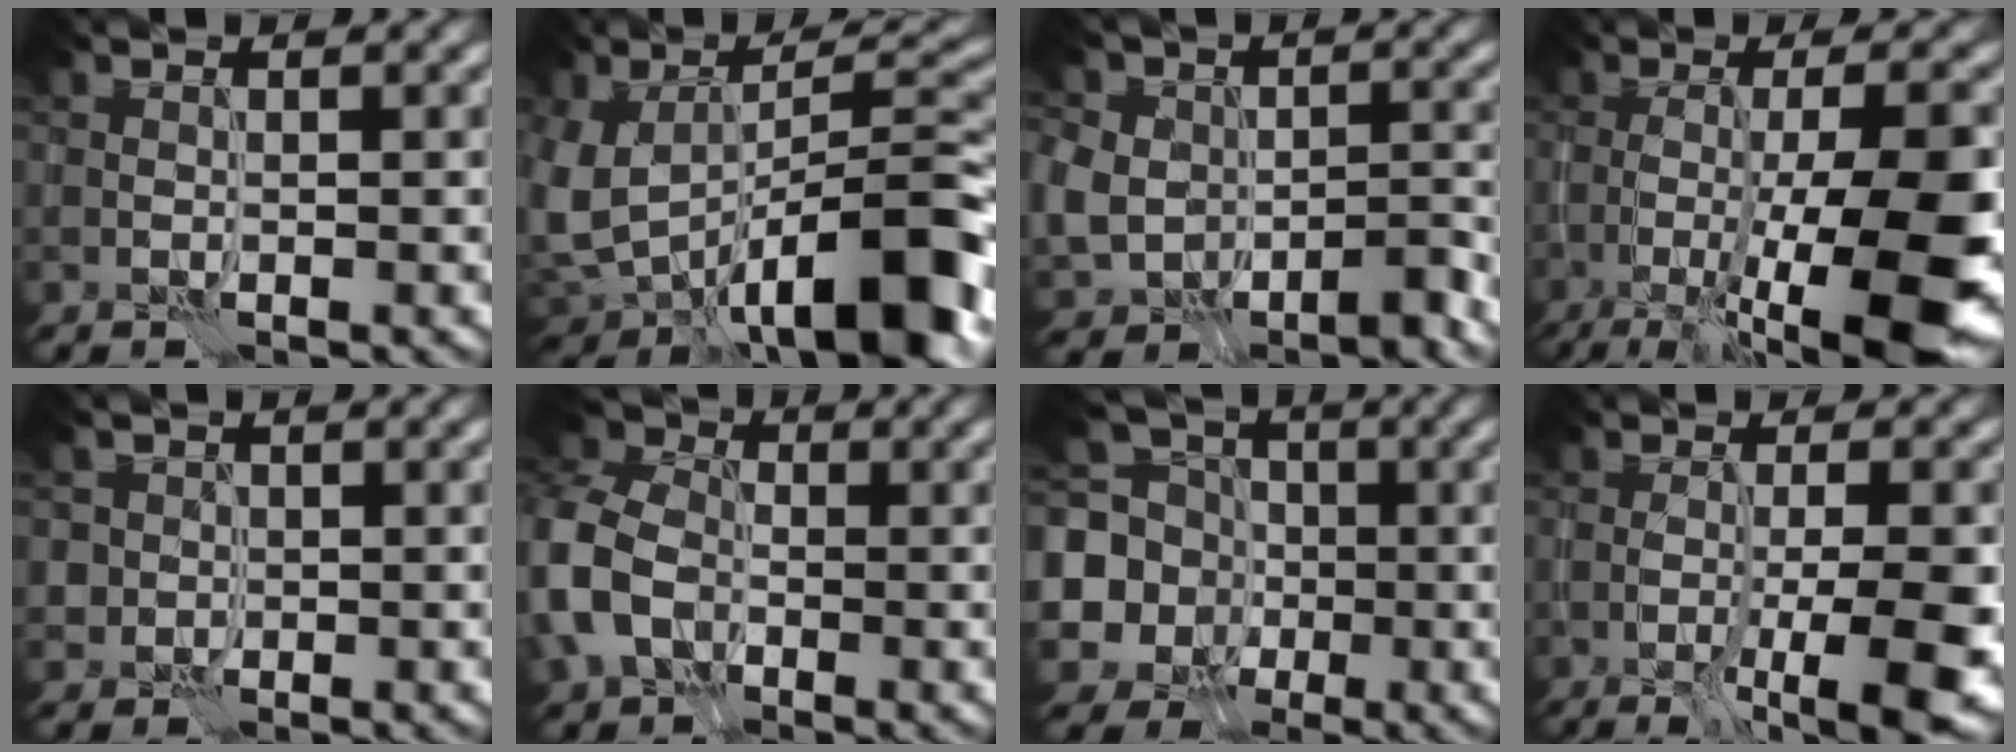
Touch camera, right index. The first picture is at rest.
{"total": 12.6, "force": [-3.7, 6.4, 10.2], "torque": [-0.160, -0.012, -0.049]}
{"total": 7.0, "force": [-2.6, 5.1, 4.1], "torque": [-0.067, -0.004, -0.053]}
{"total": 12.3, "force": [-3.1, 3.1, 11.5], "torque": [-0.168, -0.013, -0.038]}
{"total": 1.7, "force": [0.2, 1.7, -0.1], "torque": [0.009, 0.002, 0.002]}
{"total": 8.6, "force": [-2.4, 6.5, 5.2], "torque": [-0.140, -0.012, -0.060]}
{"total": 8.2, "force": [-0.3, 7.6, 3.2], "torque": [-0.078, -0.012, -0.026]}
{"total": 7.4, "force": [-2.2, 1.7, 6.8], "torque": [-0.085, -0.010, -0.030]}